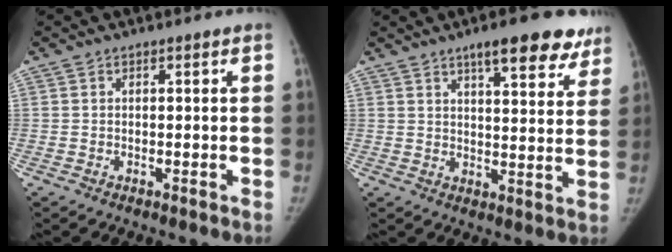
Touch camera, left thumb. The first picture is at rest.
{"total": 13.3, "force": [9.1, 4.1, 8.8], "torque": [-0.077, -0.041, 0.117]}